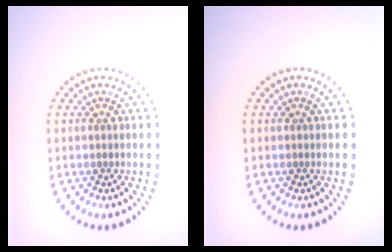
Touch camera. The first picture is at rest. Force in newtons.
{"total": 0.0}